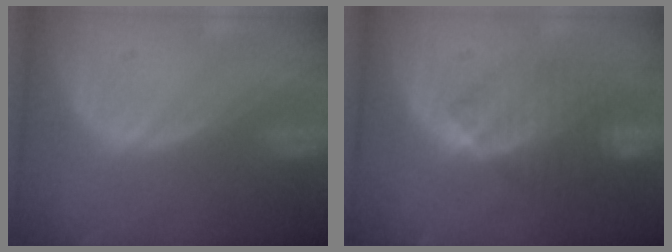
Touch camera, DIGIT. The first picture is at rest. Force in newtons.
{"total": 8.0, "press": 7.2, "slide": 3.3}